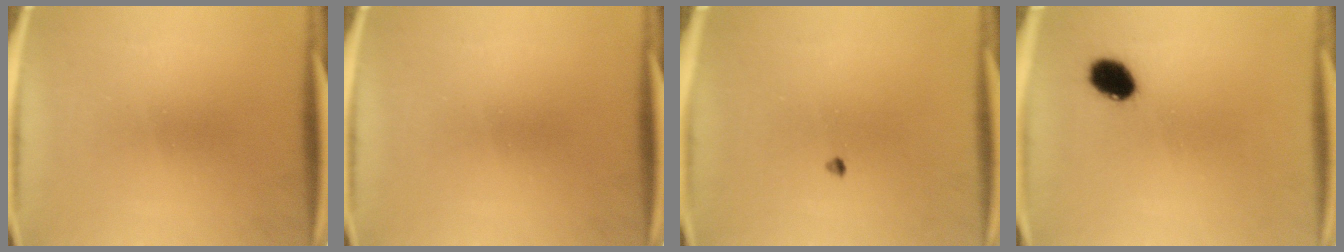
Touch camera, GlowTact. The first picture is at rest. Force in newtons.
{"total": 0.0}
{"total": 0.7}
{"total": 6.2}